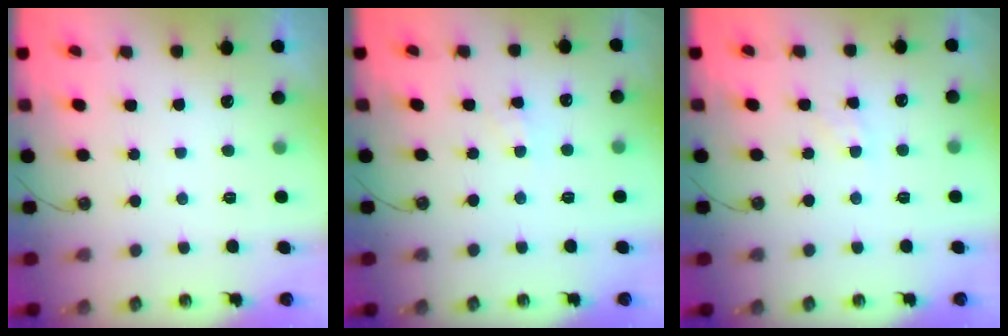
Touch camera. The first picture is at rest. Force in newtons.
{"total": 2.8, "press": 2.8, "slide": 0.5}
{"total": 4.6, "press": 4.5, "slide": 0.6}